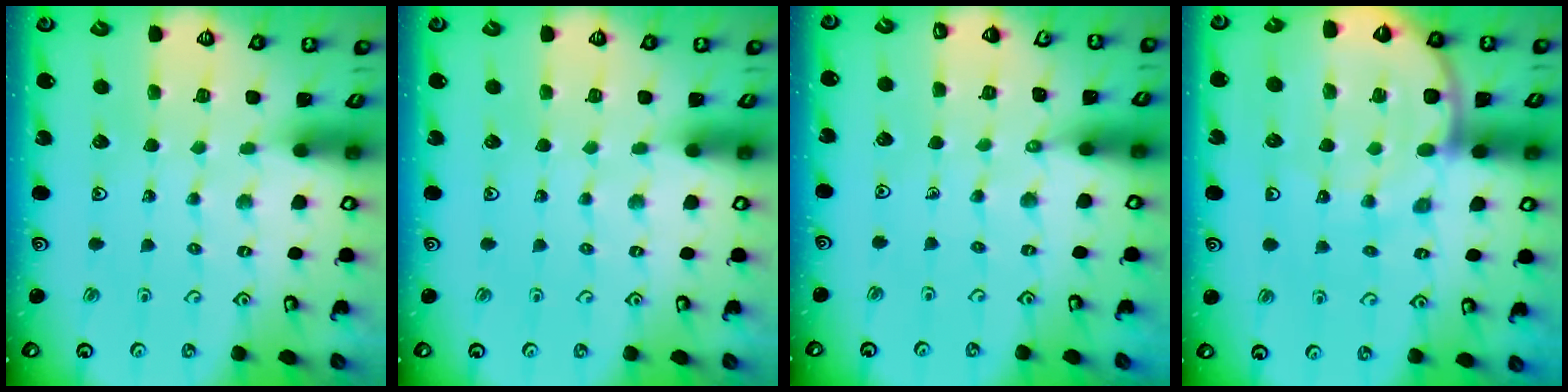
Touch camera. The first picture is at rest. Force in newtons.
{"total": 0.0}
{"total": 2.5, "press": 2.5, "slide": 0.4}
{"total": 11.1, "press": 11.1, "slide": 1.4}